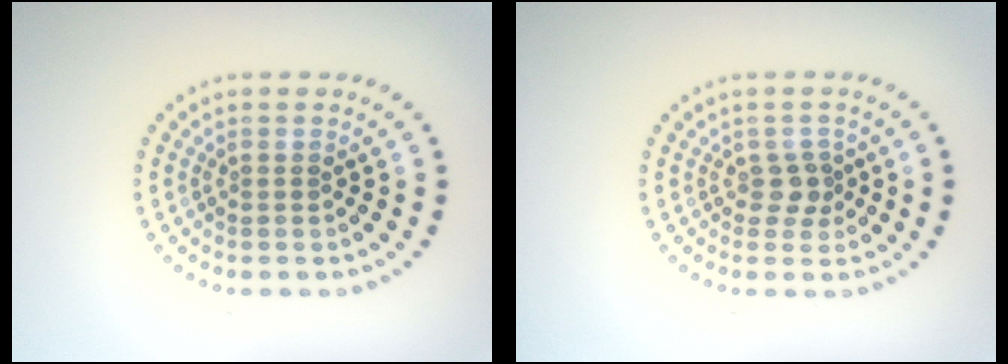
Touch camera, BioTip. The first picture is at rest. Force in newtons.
{"total": 1.7, "press": 1.4, "slide": 1.0}